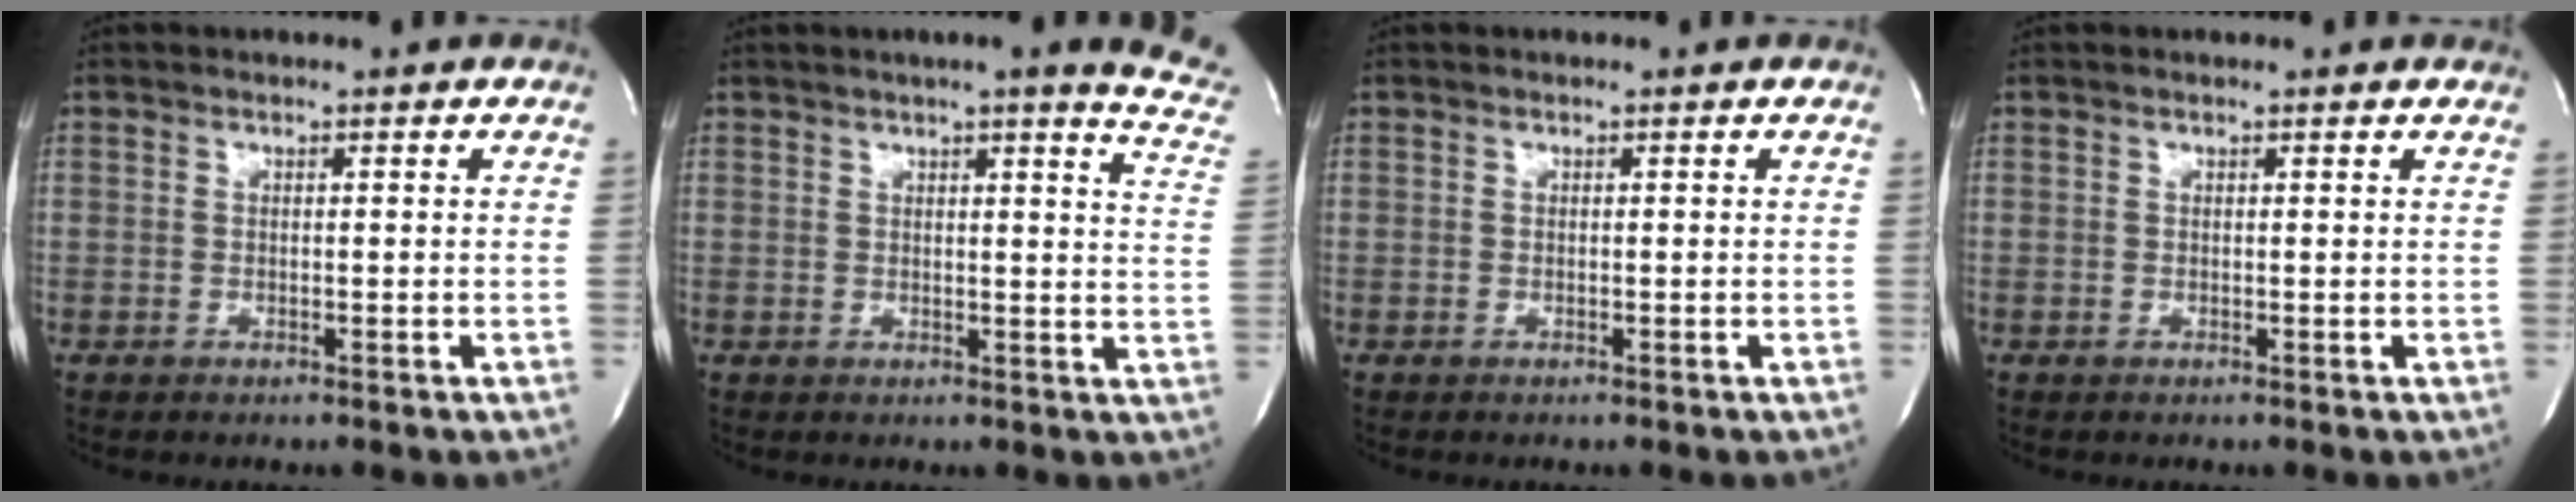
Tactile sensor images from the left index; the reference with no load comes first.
{"total": 13.4, "force": [10.9, 0.8, 7.7], "torque": [-0.087, -0.032, 0.105]}
{"total": 0.0}
{"total": 1.5, "force": [1.4, 0.4, 0.5], "torque": [-0.015, 0.012, 0.011]}